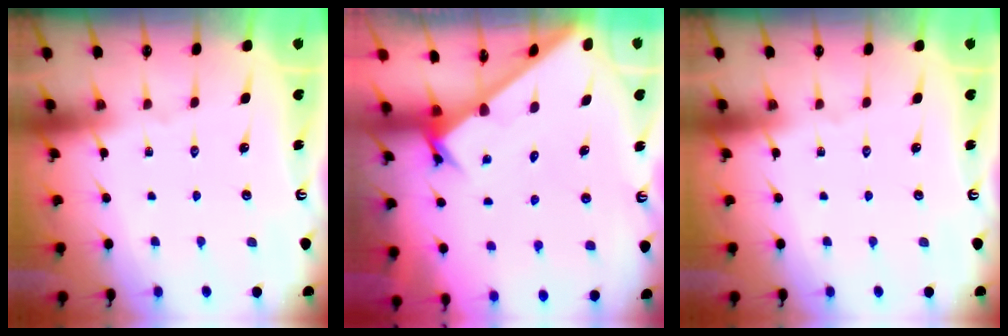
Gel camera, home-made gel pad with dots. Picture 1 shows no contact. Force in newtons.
{"total": 2.5, "press": 2.5, "slide": 0.2}
{"total": 0.0}